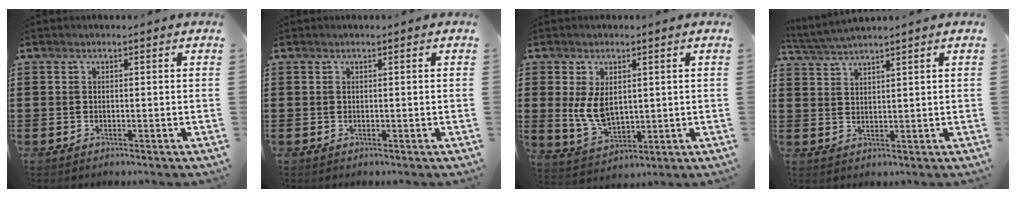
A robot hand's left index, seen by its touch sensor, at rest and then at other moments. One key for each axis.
{"total": 0.0}
{"total": 5.9, "fx": 1.0, "fy": 3.7, "fz": 4.5, "tx": -0.113, "ty": 0.000, "tz": 0.015}
{"total": 2.7, "fx": 2.5, "fy": -0.6, "fz": 0.6, "tx": -0.020, "ty": -0.004, "tz": 0.048}